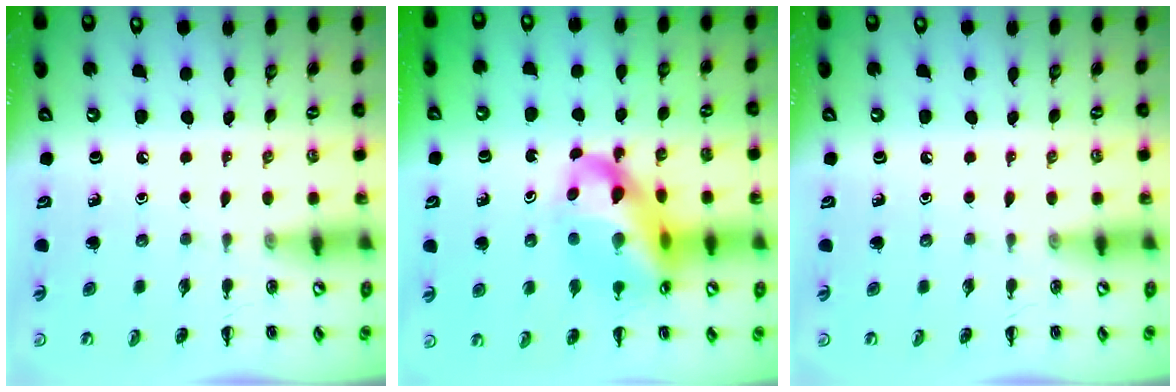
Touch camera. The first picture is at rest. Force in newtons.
{"total": 17.9, "press": 17.3, "slide": 4.5}
{"total": 0.0}